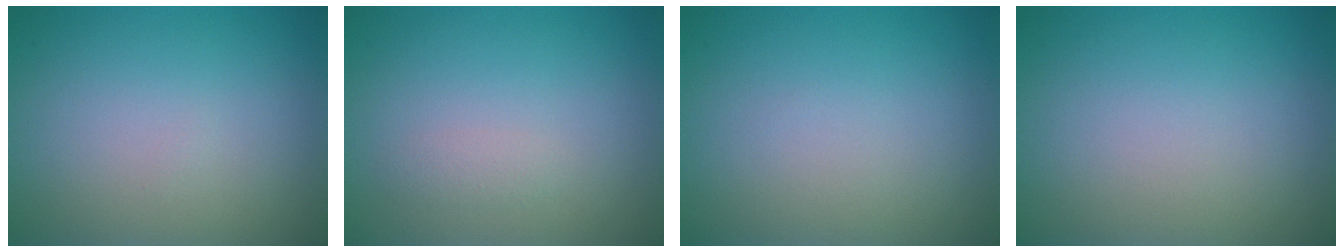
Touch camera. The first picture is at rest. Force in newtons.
{"total": 0.8, "press": 0.8, "slide": 0.0}
{"total": 0.0}
{"total": 0.0}